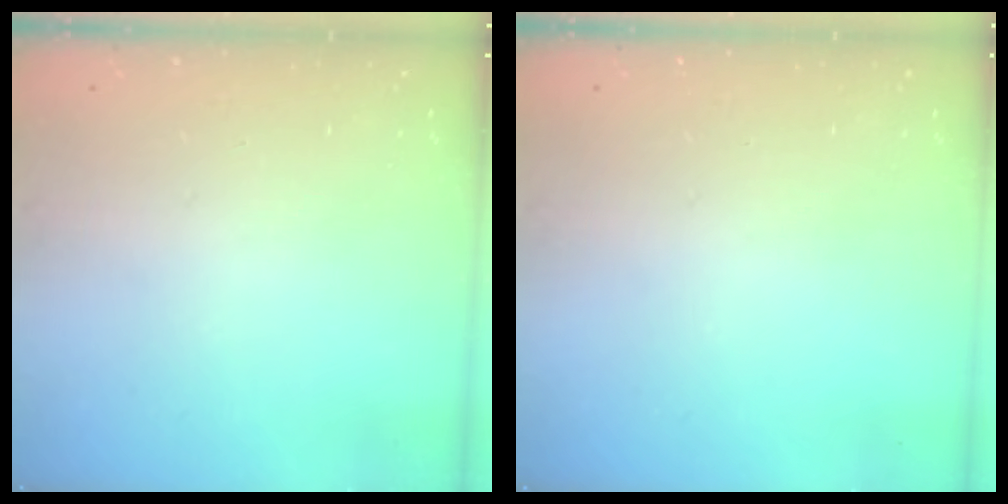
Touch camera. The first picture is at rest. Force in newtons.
{"total": 0.0}